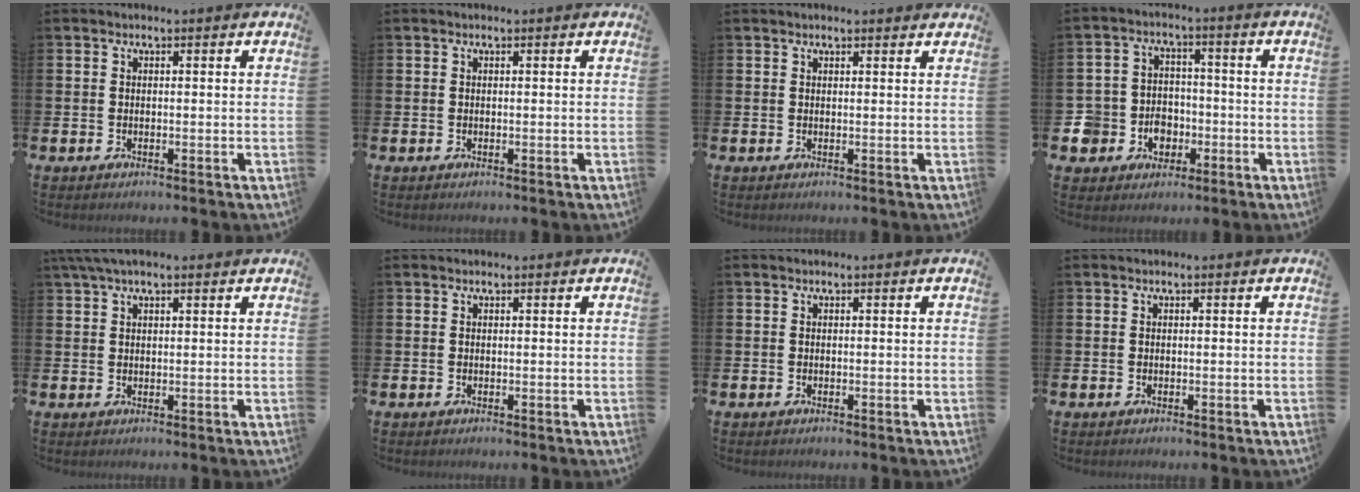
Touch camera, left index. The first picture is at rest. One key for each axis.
{"total": 0.0}
{"total": 1.0, "fx": 1.0, "fy": 0.1, "fz": 0.1, "tx": -0.003, "ty": 0.004, "tz": 0.019}
{"total": 5.4, "fx": -1.5, "fy": 5.1, "fz": 0.4, "tx": -0.039, "ty": 0.003, "tz": -0.028}
{"total": 3.4, "fx": 2.5, "fy": 1.0, "fz": 2.2, "tx": -0.047, "ty": 0.004, "tz": 0.045}
{"total": 0.0}
{"total": 0.0}
{"total": 0.0}